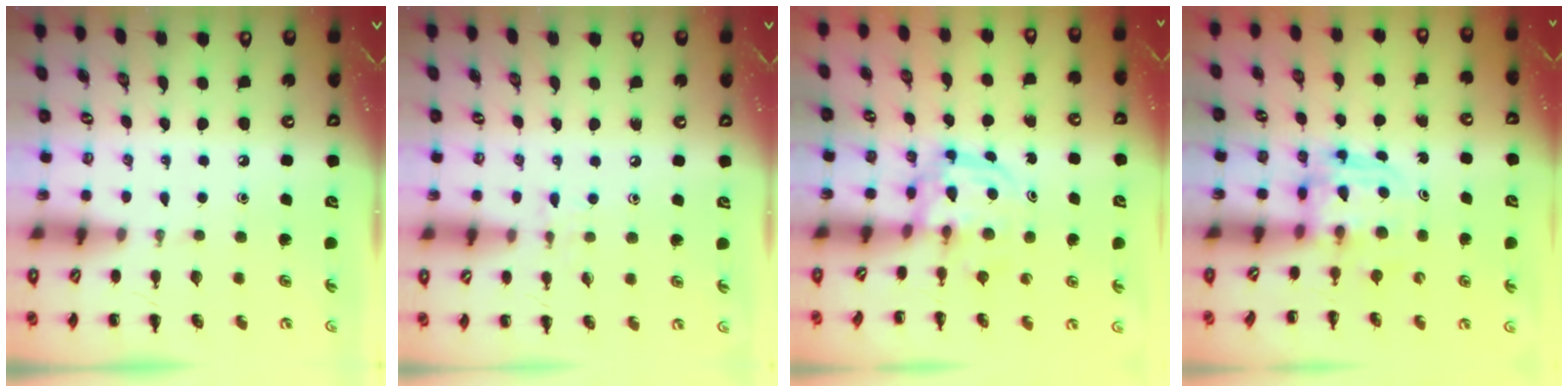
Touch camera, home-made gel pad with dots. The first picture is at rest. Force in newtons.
{"total": 4.8, "press": 4.5, "slide": 1.9}
{"total": 3.3, "press": 3.3, "slide": 0.4}
{"total": 3.6, "press": 3.6, "slide": 0.3}